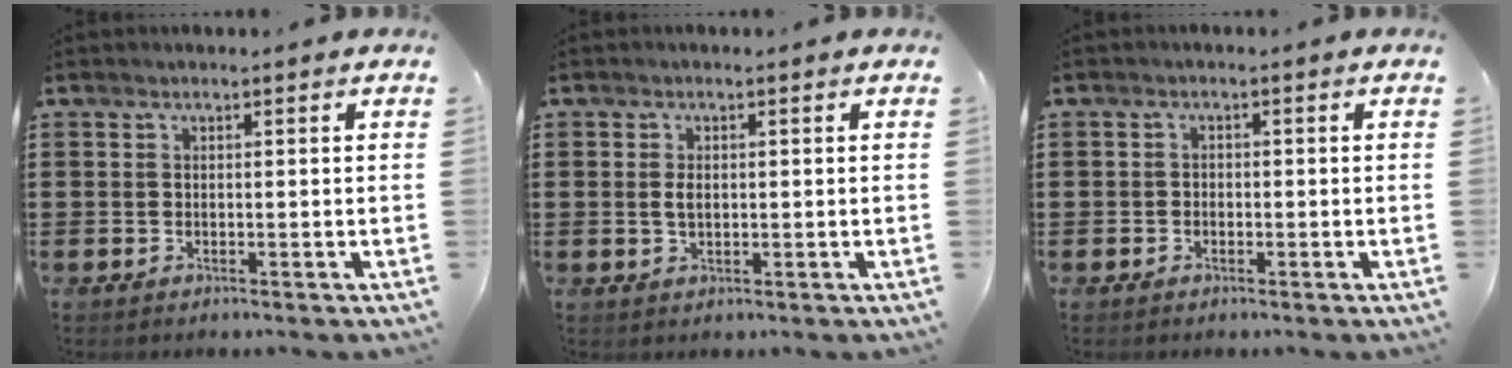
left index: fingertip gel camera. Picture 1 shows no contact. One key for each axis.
{"total": 1.9, "fx": 0.2, "fy": 1.0, "fz": 1.6, "tx": -0.035, "ty": 0.004, "tz": 0.002}
{"total": 1.0, "fx": -0.7, "fy": 0.7, "fz": 0.1, "tx": -0.006, "ty": 0.002, "tz": -0.017}